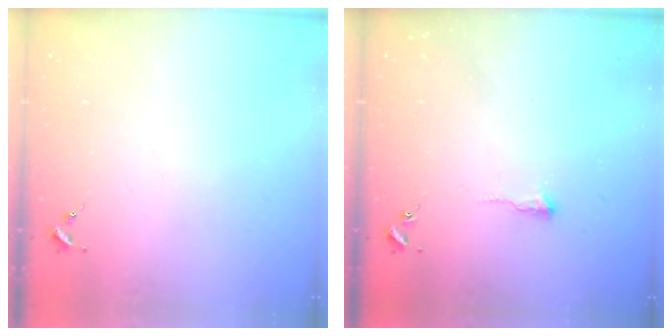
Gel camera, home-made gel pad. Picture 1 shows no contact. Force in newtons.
{"total": 2.9, "press": 2.9, "slide": 0.6}